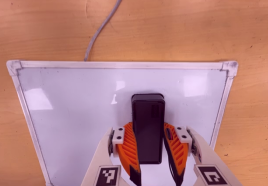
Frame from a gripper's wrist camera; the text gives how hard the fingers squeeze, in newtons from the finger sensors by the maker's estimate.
{"total": 12.0, "left": 11.6, "right": 12.4}